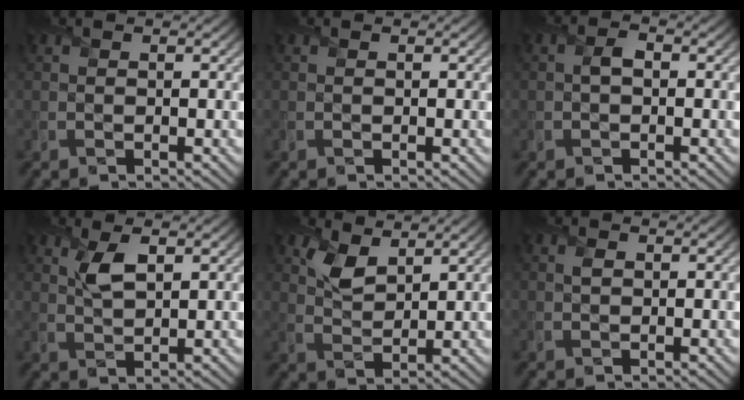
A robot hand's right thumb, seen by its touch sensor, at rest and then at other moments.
{"total": 0.0}
{"total": 1.4, "force": [-0.2, 0.9, 1.0], "torque": [-0.021, 0.005, -0.006]}
{"total": 3.7, "force": [1.8, 1.4, 2.9], "torque": [-0.065, 0.003, 0.035]}
{"total": 4.4, "force": [2.9, 2.1, 2.6], "torque": [-0.065, -0.003, 0.057]}
{"total": 0.7, "force": [0.2, 0.5, 0.5], "torque": [-0.012, 0.000, 0.002]}